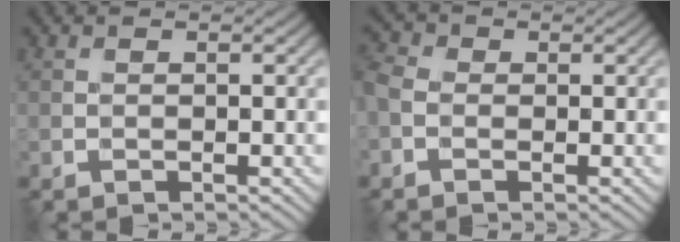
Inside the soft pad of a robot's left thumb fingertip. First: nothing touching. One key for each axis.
{"total": 3.3, "fx": -0.9, "fy": 2.3, "fz": 2.2, "tx": -0.050, "ty": 0.004, "tz": -0.029}